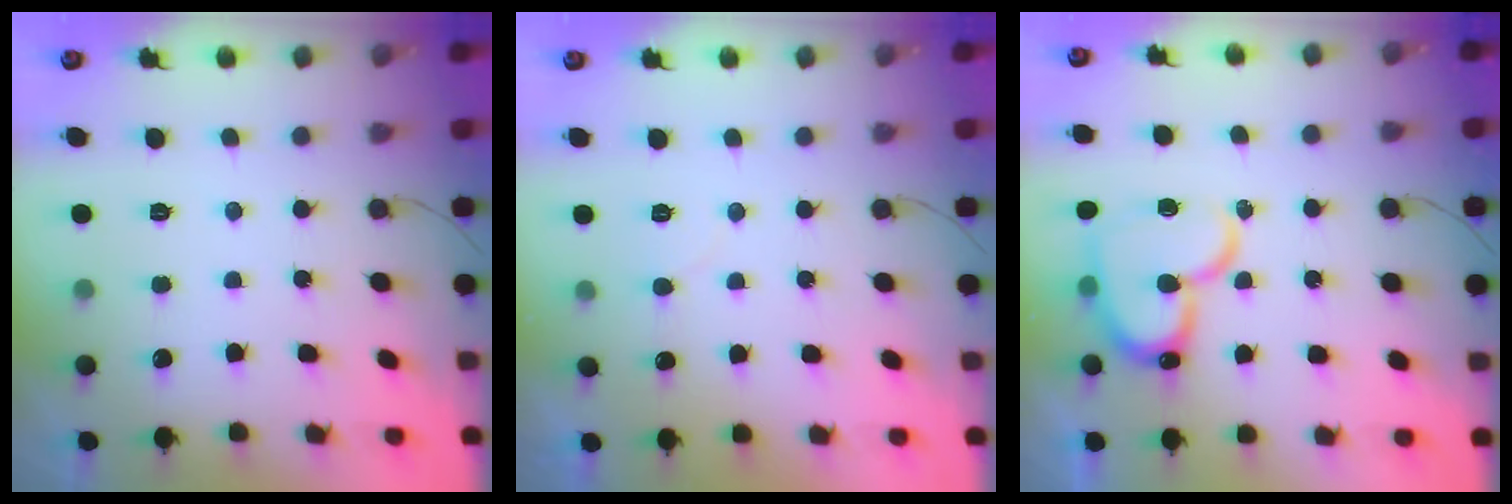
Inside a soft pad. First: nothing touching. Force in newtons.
{"total": 4.6, "press": 4.6, "slide": 0.2}
{"total": 17.2, "press": 17.1, "slide": 1.7}